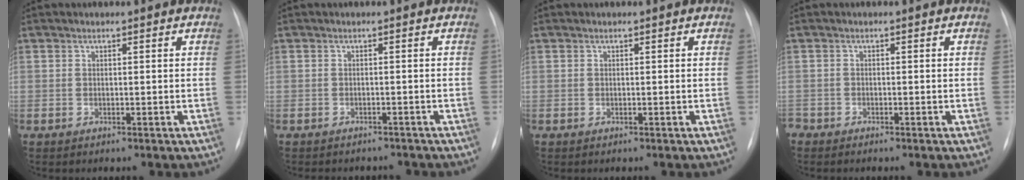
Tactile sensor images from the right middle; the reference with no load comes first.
{"total": 5.1, "force": [-4.7, 1.9, 0.9], "torque": [-0.004, 0.005, -0.051]}
{"total": 0.0}
{"total": 1.4, "force": [-1.3, 0.6, 0.1], "torque": [-0.002, 0.000, -0.020]}